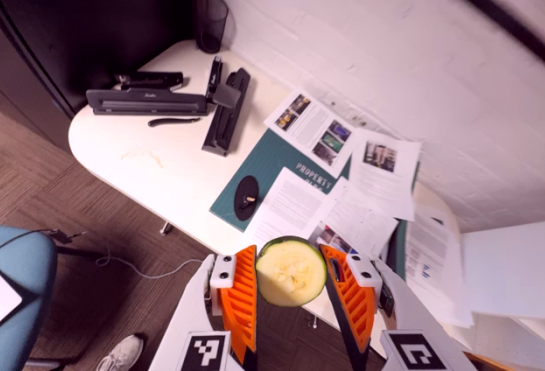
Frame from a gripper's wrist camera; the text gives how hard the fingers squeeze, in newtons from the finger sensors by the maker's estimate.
{"total": 9.1, "left": 9.6, "right": 8.6}